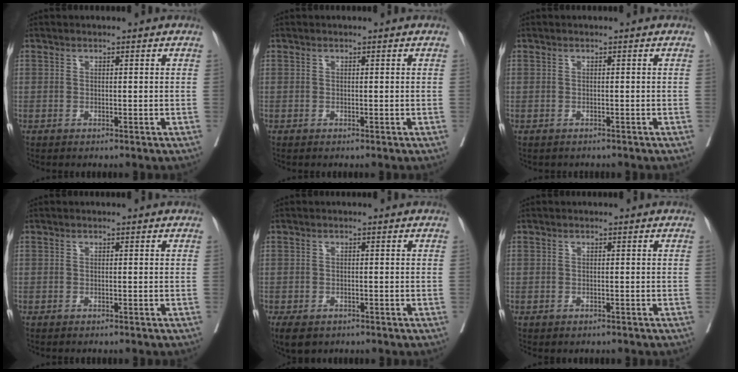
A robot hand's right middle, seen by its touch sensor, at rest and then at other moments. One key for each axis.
{"total": 0.0}
{"total": 1.0, "fx": -0.9, "fy": 0.5, "fz": 0.1, "tx": -0.012, "ty": -0.001, "tz": -0.013}
{"total": 1.5, "fx": -1.4, "fy": 0.2, "fz": 0.5, "tx": -0.004, "ty": 0.000, "tz": -0.019}
{"total": 4.9, "fx": -3.3, "fy": 2.7, "fz": 2.3, "tx": -0.035, "ty": -0.007, "tz": -0.049}
{"total": 0.9, "fx": -0.6, "fy": 0.6, "fz": 0.0, "tx": -0.007, "ty": 0.002, "tz": -0.008}